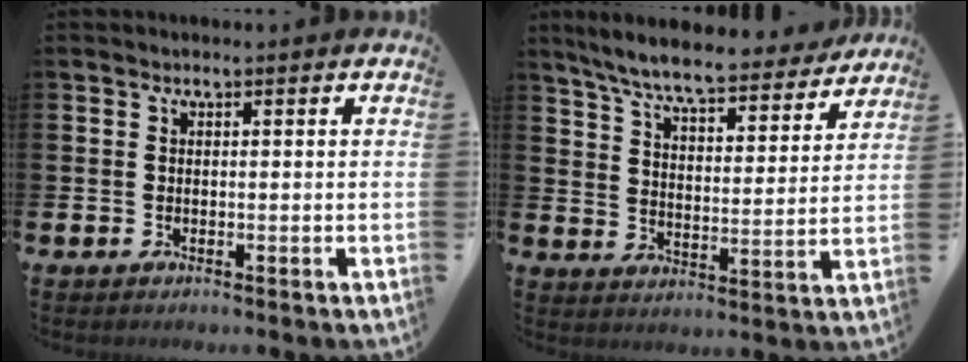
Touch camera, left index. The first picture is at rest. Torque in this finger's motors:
{"motor_torque": [1.06, -1.08, 1.02, 0.21]}